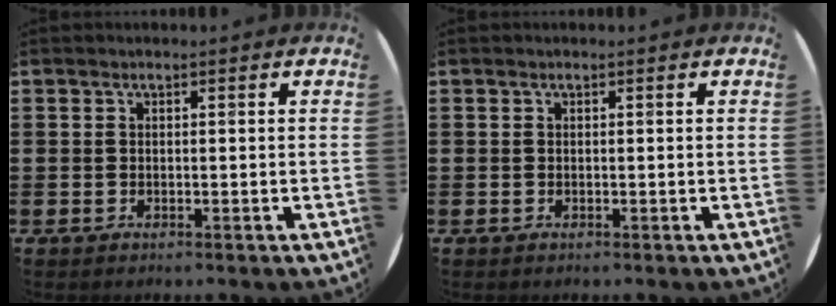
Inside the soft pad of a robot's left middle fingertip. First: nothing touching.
{"total": 0.0}